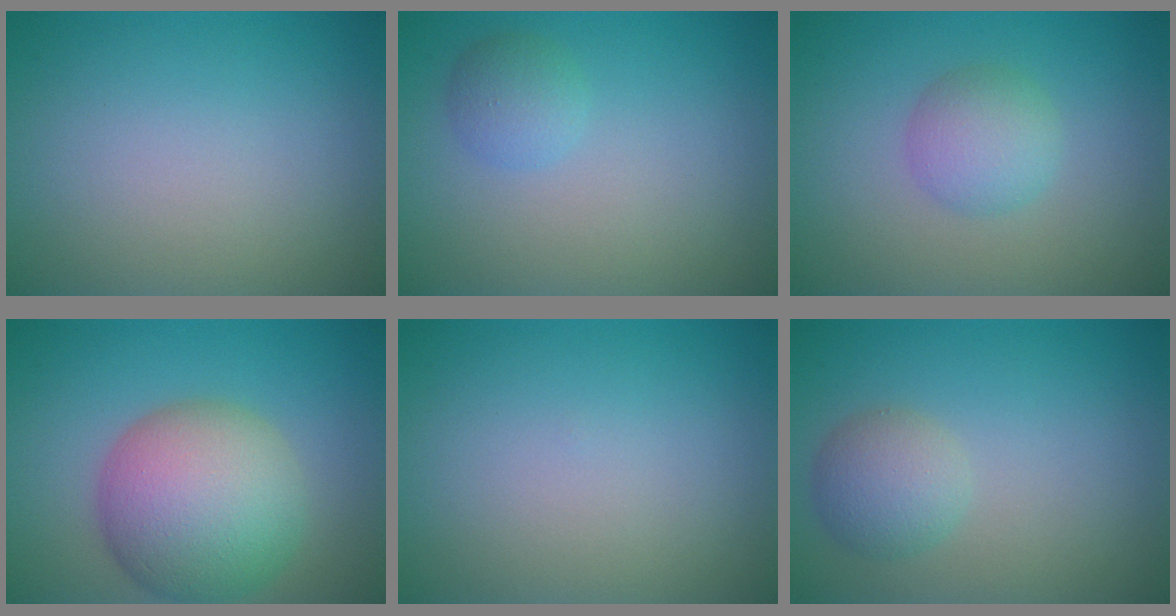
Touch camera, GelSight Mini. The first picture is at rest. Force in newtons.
{"total": 1.9, "press": 1.9, "slide": 0.1}
{"total": 3.0, "press": 3.0, "slide": 0.1}
{"total": 9.4, "press": 9.4, "slide": 0.3}
{"total": 0.0}
{"total": 2.9, "press": 2.9, "slide": 0.0}